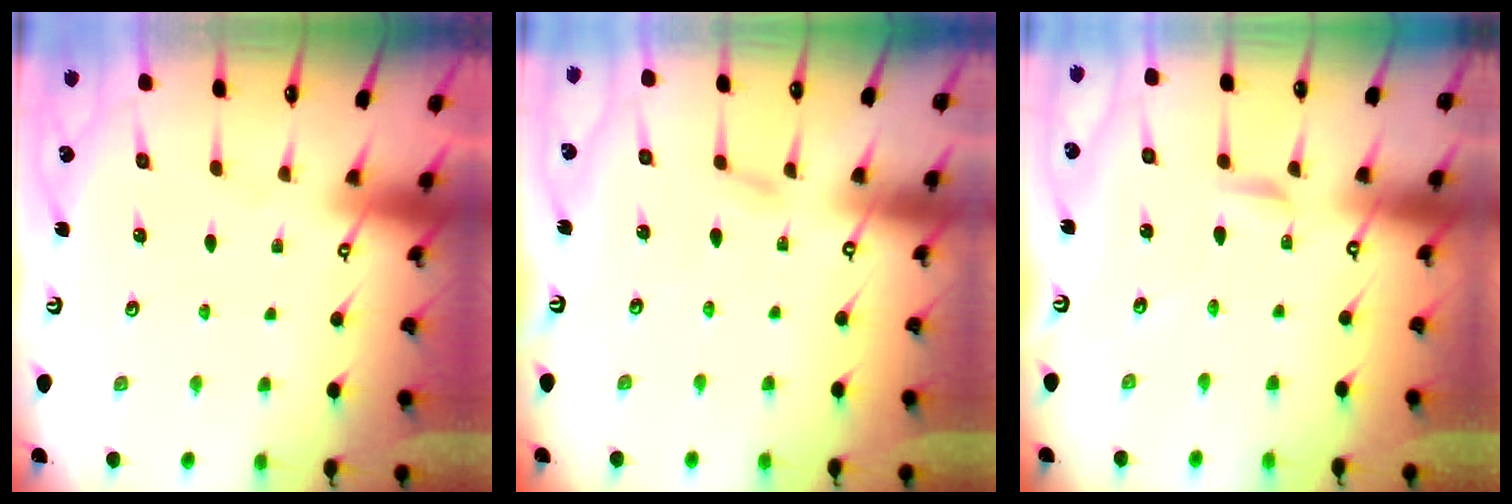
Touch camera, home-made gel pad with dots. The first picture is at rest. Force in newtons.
{"total": 3.8, "press": 3.8, "slide": 0.3}
{"total": 2.7, "press": 2.7, "slide": 0.2}